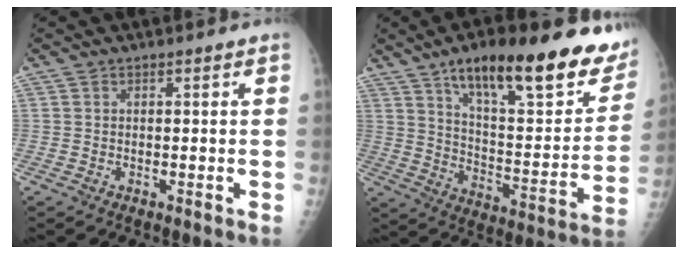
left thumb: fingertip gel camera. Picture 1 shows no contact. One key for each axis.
{"total": 26.3, "fx": 17.3, "fy": 8.1, "fz": 18.1, "tx": -0.218, "ty": -0.061, "tz": 0.260}